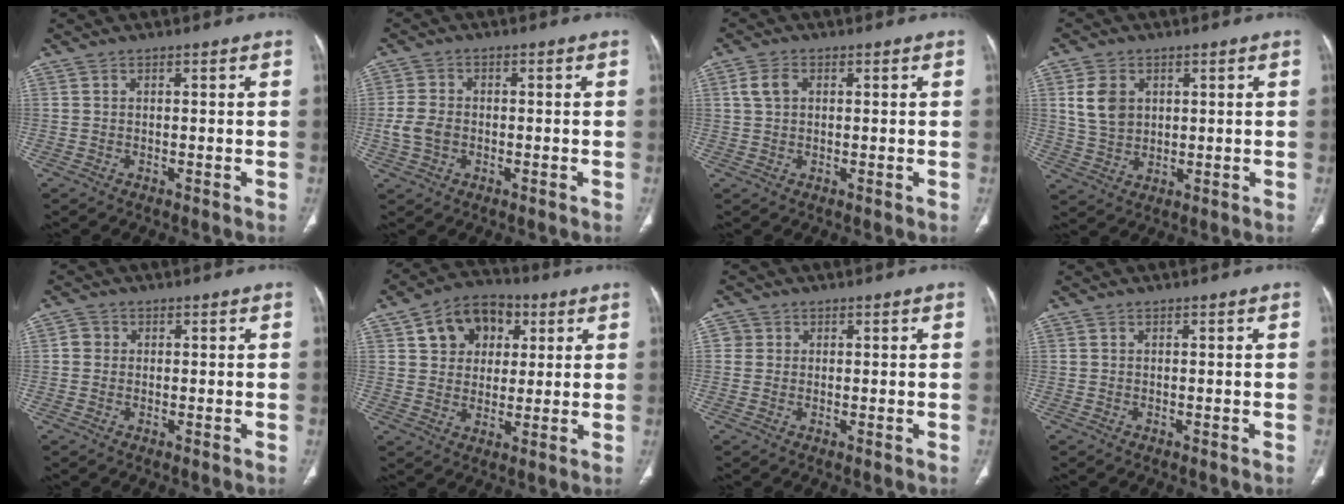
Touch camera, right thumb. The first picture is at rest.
{"total": 4.9, "force": [-0.9, 3.7, 3.1], "torque": [-0.065, 0.009, -0.017]}
{"total": 3.4, "force": [0.9, 2.4, 2.3], "torque": [-0.049, 0.008, 0.019]}
{"total": 7.0, "force": [2.0, 5.4, 4.1], "torque": [-0.060, -0.007, 0.045]}
{"total": 1.9, "force": [0.1, 1.8, 0.6], "torque": [-0.001, 0.004, -0.002]}
{"total": 11.7, "force": [4.4, 8.9, 6.2], "torque": [-0.060, -0.003, 0.066]}
{"total": 2.0, "force": [0.4, 1.9, 0.2], "torque": [0.010, 0.003, 0.002]}
{"total": 0.0}